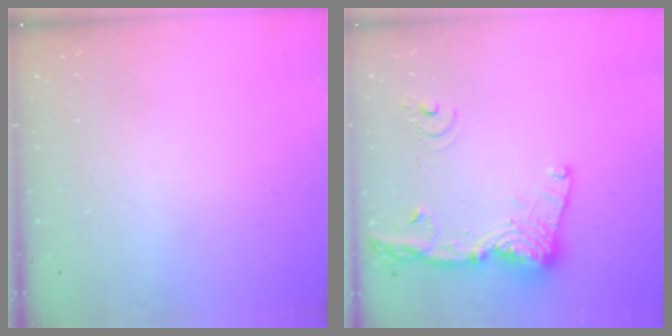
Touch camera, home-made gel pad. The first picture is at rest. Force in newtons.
{"total": 16.7, "press": 16.6, "slide": 1.9}